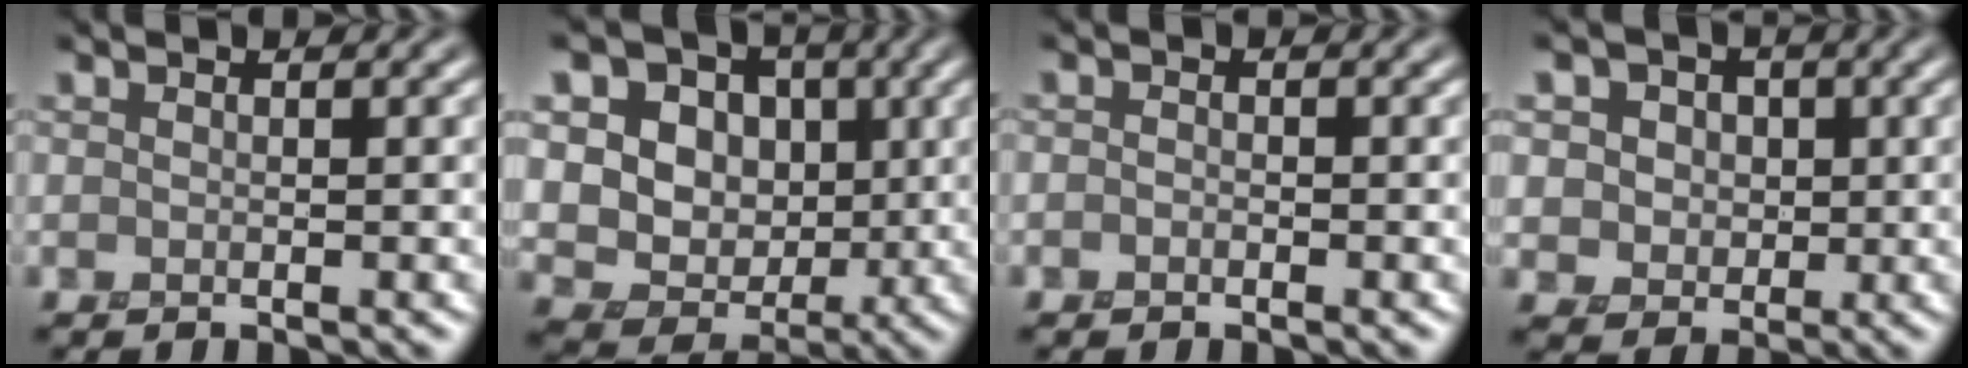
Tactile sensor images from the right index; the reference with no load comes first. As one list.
[{"total": 13.5, "force": [2.4, 11.7, 6.3], "torque": [-0.142, 0.037, 0.025]}, {"total": 0.8, "force": [-0.6, 0.5, 0.1], "torque": [-0.001, -0.005, -0.016]}, {"total": 5.3, "force": [1.5, 4.6, 2.0], "torque": [-0.035, 0.007, 0.013]}]